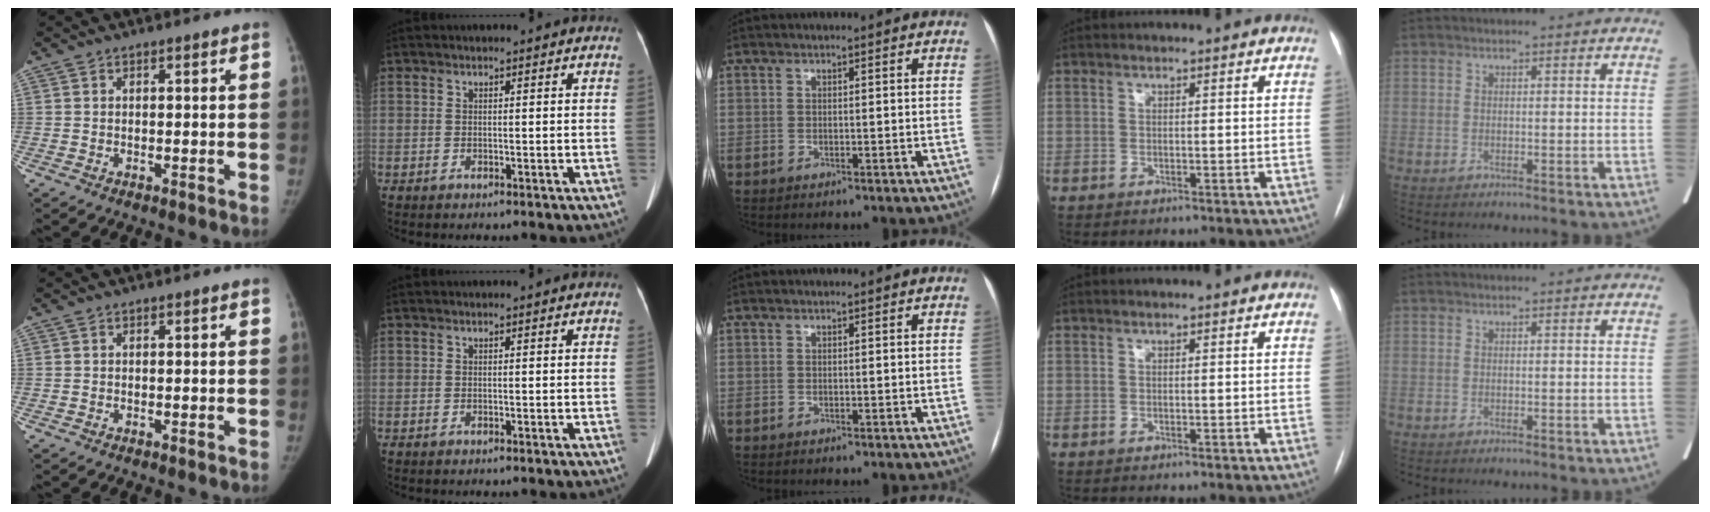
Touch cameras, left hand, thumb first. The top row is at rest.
{}